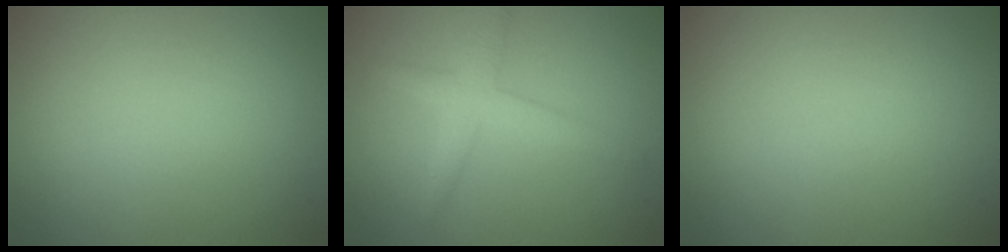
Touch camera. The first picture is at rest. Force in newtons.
{"total": 2.6, "press": 2.6, "slide": 0.2}
{"total": 0.0}